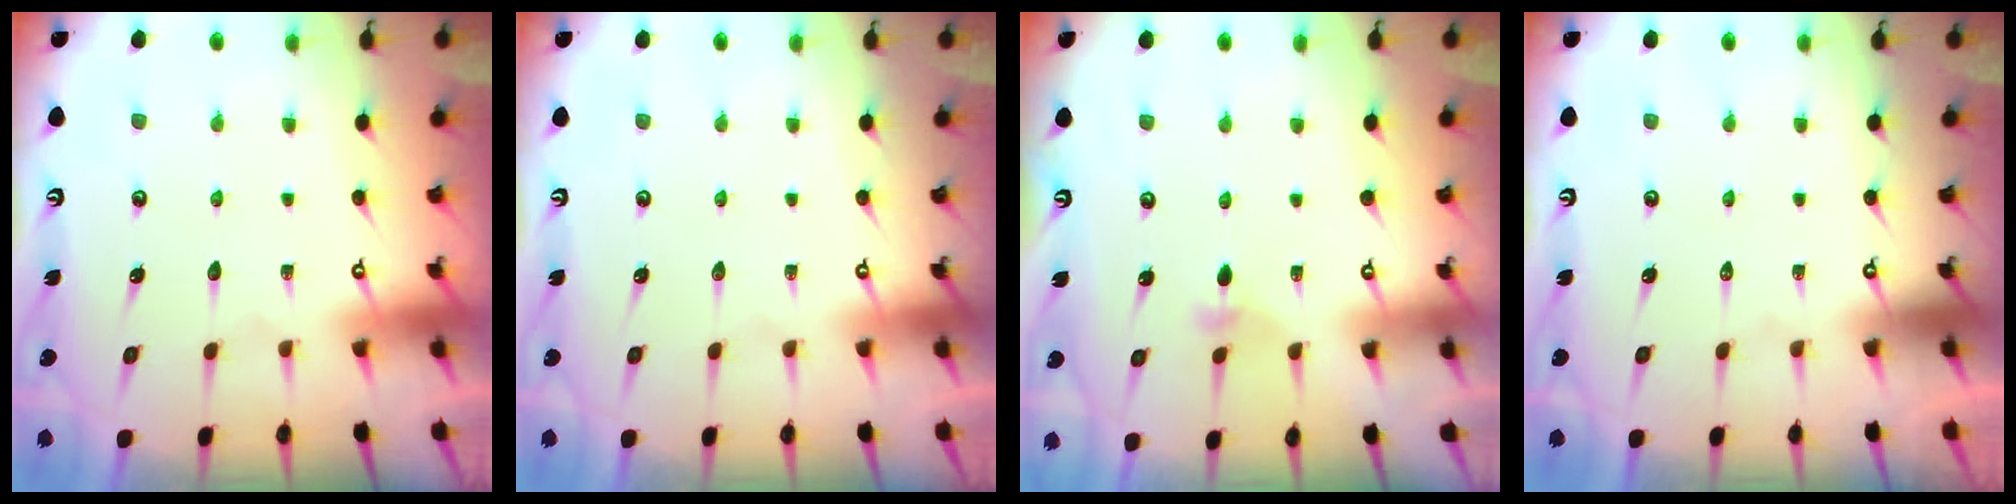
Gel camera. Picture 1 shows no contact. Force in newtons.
{"total": 0.0}
{"total": 2.3, "press": 2.3, "slide": 0.5}
{"total": 0.0}